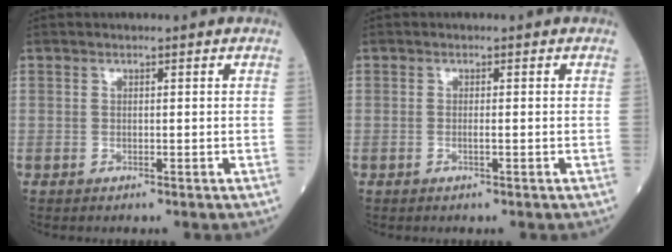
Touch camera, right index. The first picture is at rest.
{"total": 0.7, "force": [-0.3, -0.1, 0.7], "torque": [-0.016, 0.000, -0.004]}